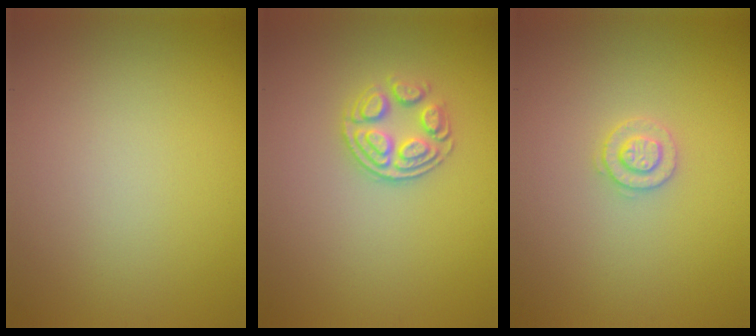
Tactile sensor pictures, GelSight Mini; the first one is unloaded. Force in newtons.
{"total": 2.9, "press": 2.5, "slide": 1.4}
{"total": 1.8, "press": 1.8, "slide": 0.4}